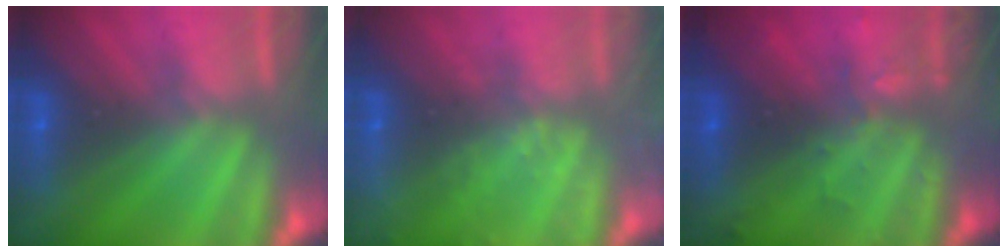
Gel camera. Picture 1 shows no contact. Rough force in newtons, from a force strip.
{"total": 2.5}
{"total": 2.8}